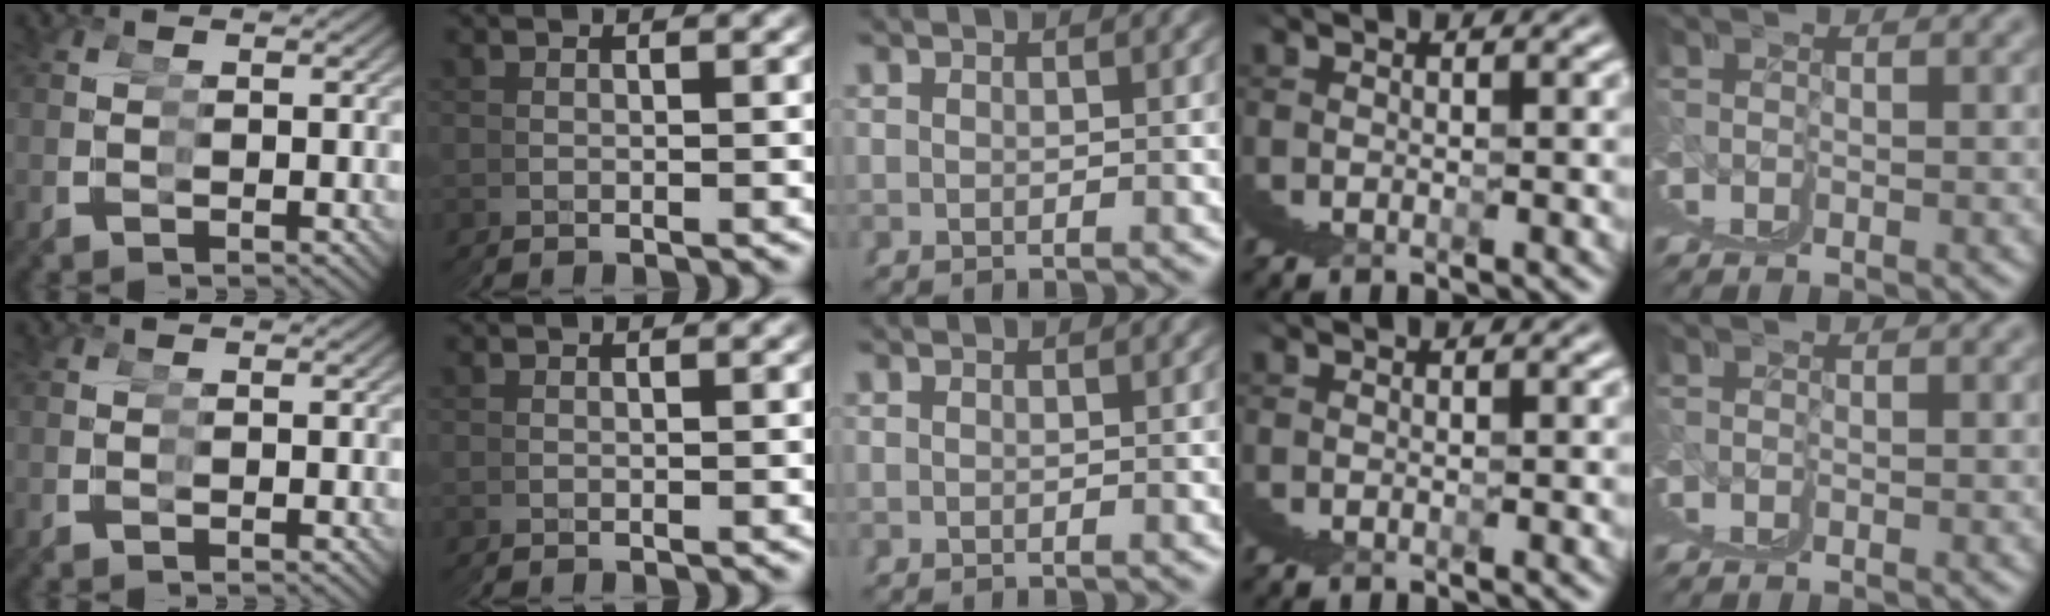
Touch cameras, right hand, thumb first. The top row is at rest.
{}